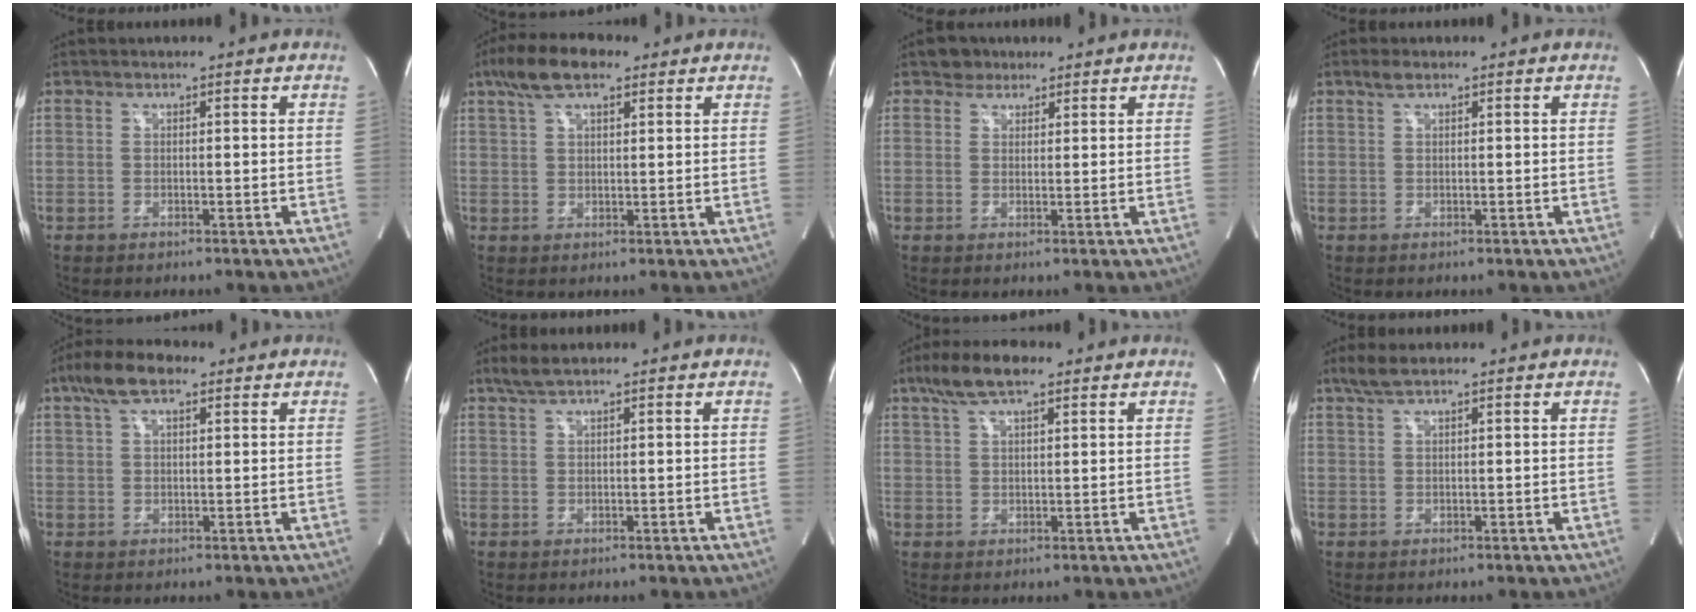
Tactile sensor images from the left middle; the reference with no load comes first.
{"total": 7.7, "force": [4.9, 2.7, 5.3], "torque": [-0.107, 0.026, 0.087]}
{"total": 2.5, "force": [1.8, 1.7, 0.0], "torque": [0.001, 0.009, 0.025]}
{"total": 1.4, "force": [1.0, 0.5, 0.9], "torque": [-0.021, 0.009, 0.021]}
{"total": 6.8, "force": [4.1, 2.5, 4.8], "torque": [-0.098, 0.027, 0.074]}
{"total": 2.6, "force": [2.0, 0.2, 1.6], "torque": [-0.039, 0.010, 0.042]}
{"total": 7.1, "force": [4.8, 1.9, 4.9], "torque": [-0.104, 0.023, 0.087]}
{"total": 3.0, "force": [2.3, 0.4, 1.9], "torque": [-0.048, 0.011, 0.049]}